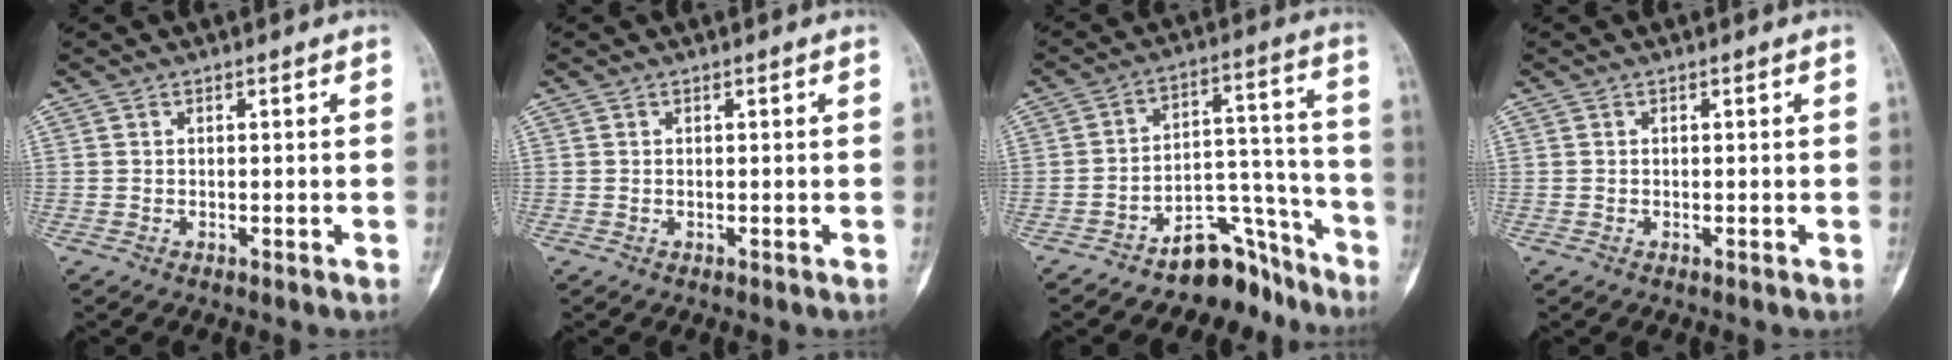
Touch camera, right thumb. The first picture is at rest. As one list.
[{"total": 0.0}, {"total": 11.1, "force": [-9.2, 5.4, 3.1], "torque": [-0.001, 0.134, -0.146]}, {"total": 0.0}]